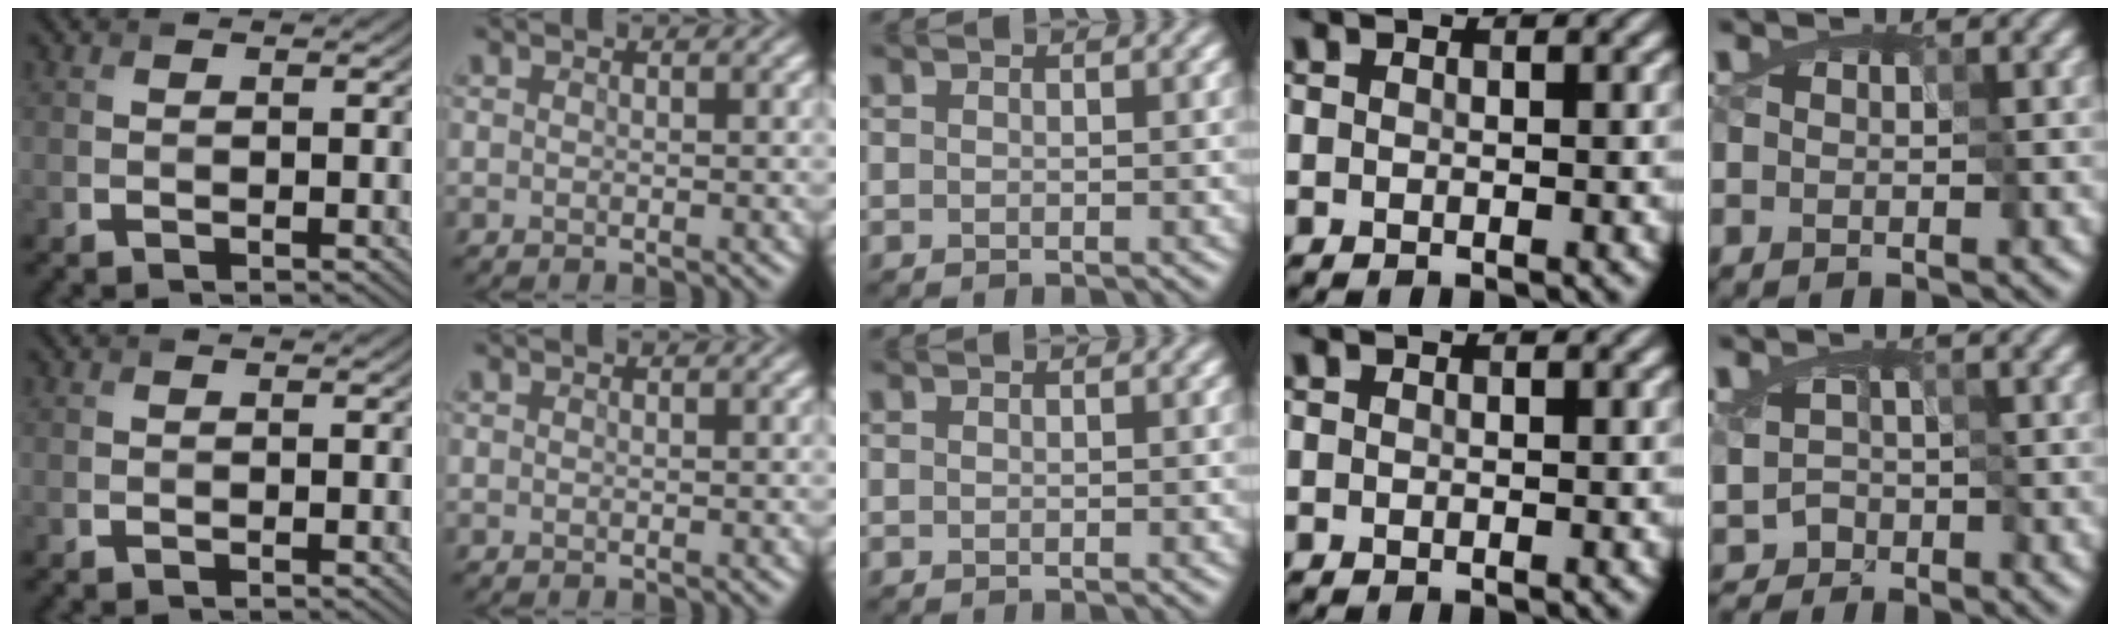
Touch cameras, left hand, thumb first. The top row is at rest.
{"little": {"total": 1.6, "force": [-1.4, 0.7, -0.3], "torque": [0.022, -0.002, -0.012]}}